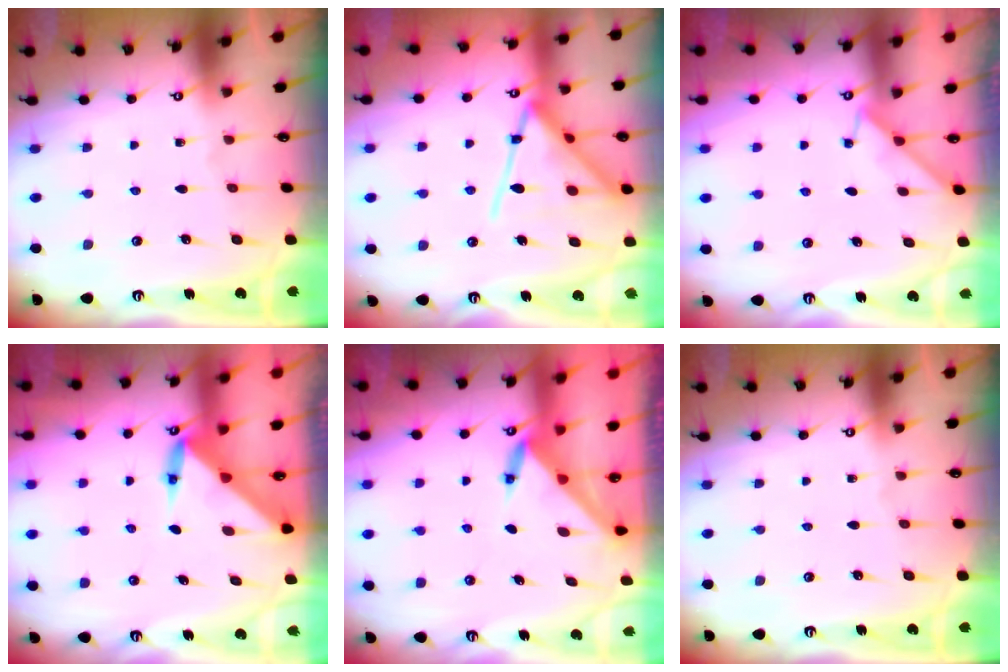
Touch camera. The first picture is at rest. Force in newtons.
{"total": 16.4, "press": 16.3, "slide": 1.4}
{"total": 2.9, "press": 2.8, "slide": 0.4}
{"total": 3.8, "press": 3.8, "slide": 0.4}
{"total": 3.4, "press": 3.4, "slide": 0.3}
{"total": 0.0}